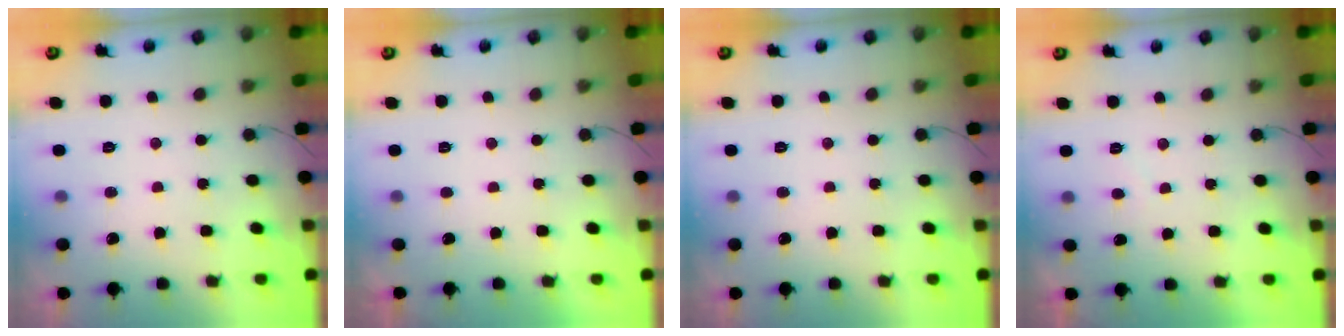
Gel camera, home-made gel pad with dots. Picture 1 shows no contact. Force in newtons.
{"total": 2.2, "press": 2.2, "slide": 0.3}
{"total": 0.0}
{"total": 0.6, "press": 0.3, "slide": 0.5}